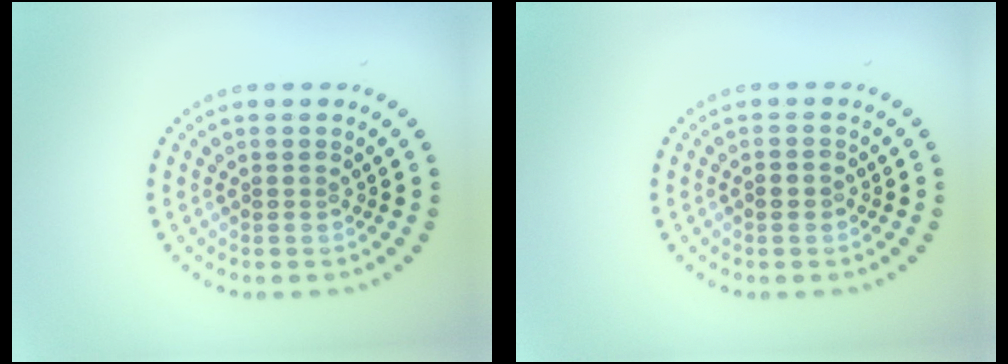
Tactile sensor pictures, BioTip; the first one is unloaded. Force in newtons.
{"total": 1.0, "press": 1.0, "slide": 0.4}